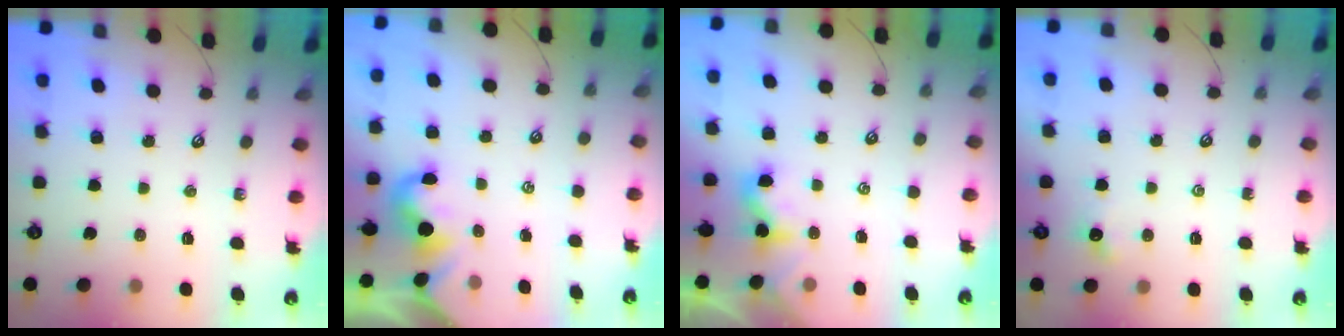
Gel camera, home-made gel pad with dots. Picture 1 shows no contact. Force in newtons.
{"total": 1.2, "press": 1.2, "slide": 0.2}
{"total": 2.3, "press": 2.3, "slide": 0.2}
{"total": 1.8, "press": 1.8, "slide": 0.4}